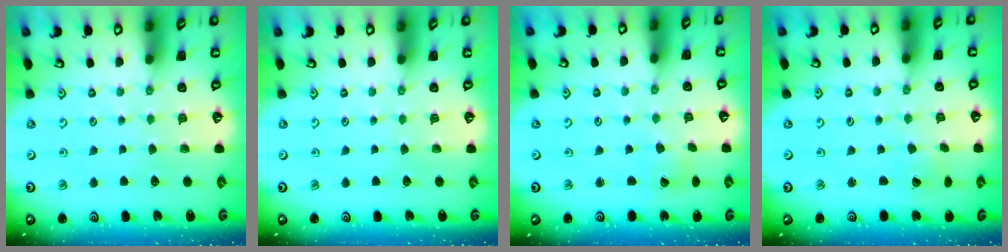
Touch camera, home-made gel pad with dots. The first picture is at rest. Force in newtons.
{"total": 0.0}
{"total": 2.9, "press": 2.9, "slide": 0.2}
{"total": 0.0}